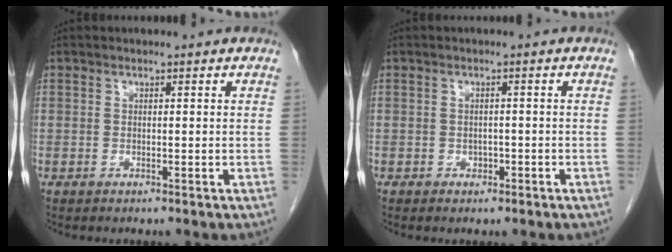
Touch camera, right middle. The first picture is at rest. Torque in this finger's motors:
{"motor_torque": [0.08, 0.00, -0.03, -0.01]}